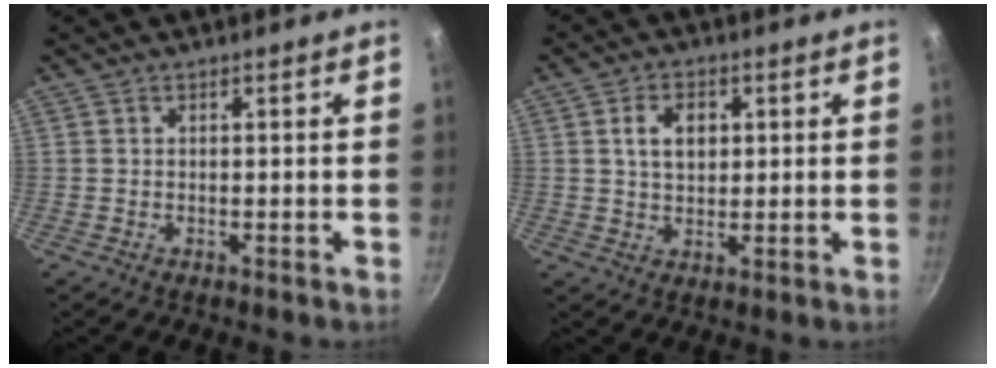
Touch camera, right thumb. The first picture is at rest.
{"total": 6.1, "force": [1.5, 4.3, 4.1], "torque": [-0.052, 0.000, 0.026]}